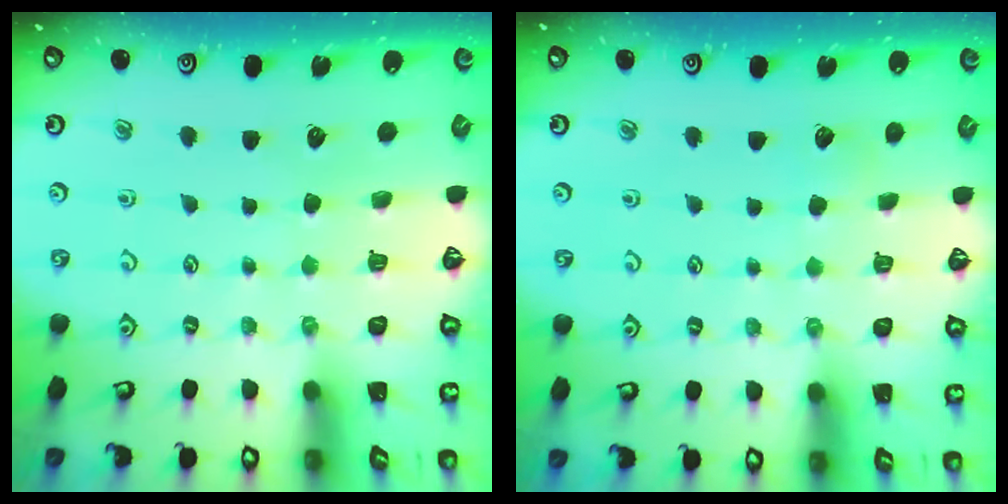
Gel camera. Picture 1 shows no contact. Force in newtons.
{"total": 2.9, "press": 2.9, "slide": 0.4}